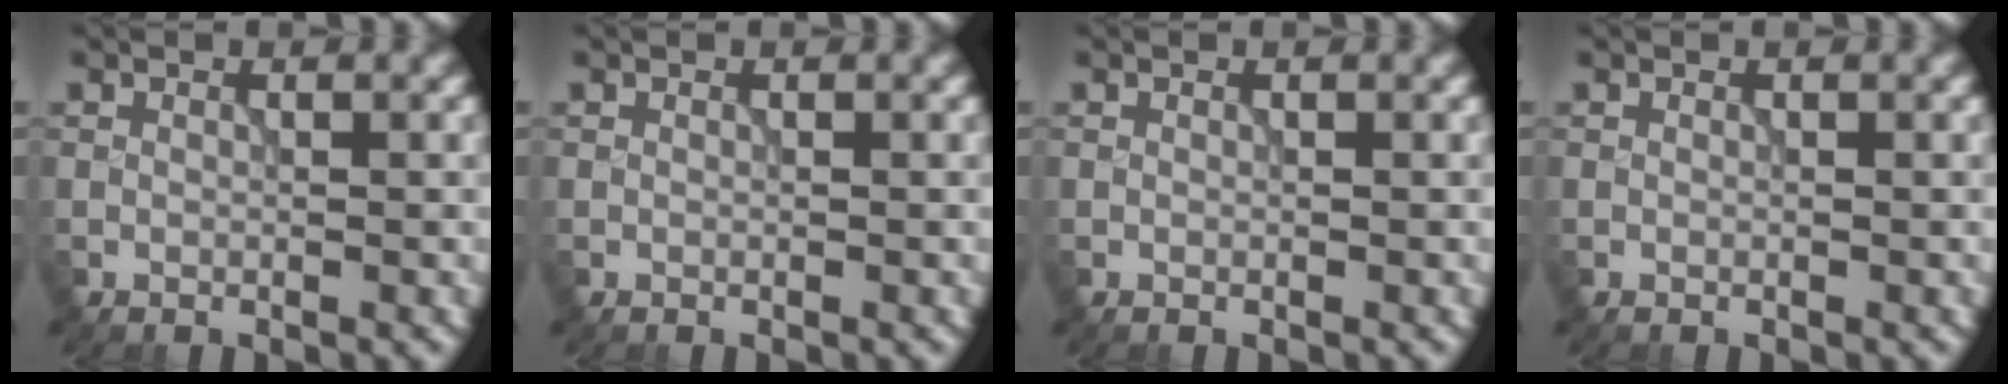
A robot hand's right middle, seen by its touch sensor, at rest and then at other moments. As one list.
[{"total": 0.0}, {"total": 0.0}, {"total": 0.0}]